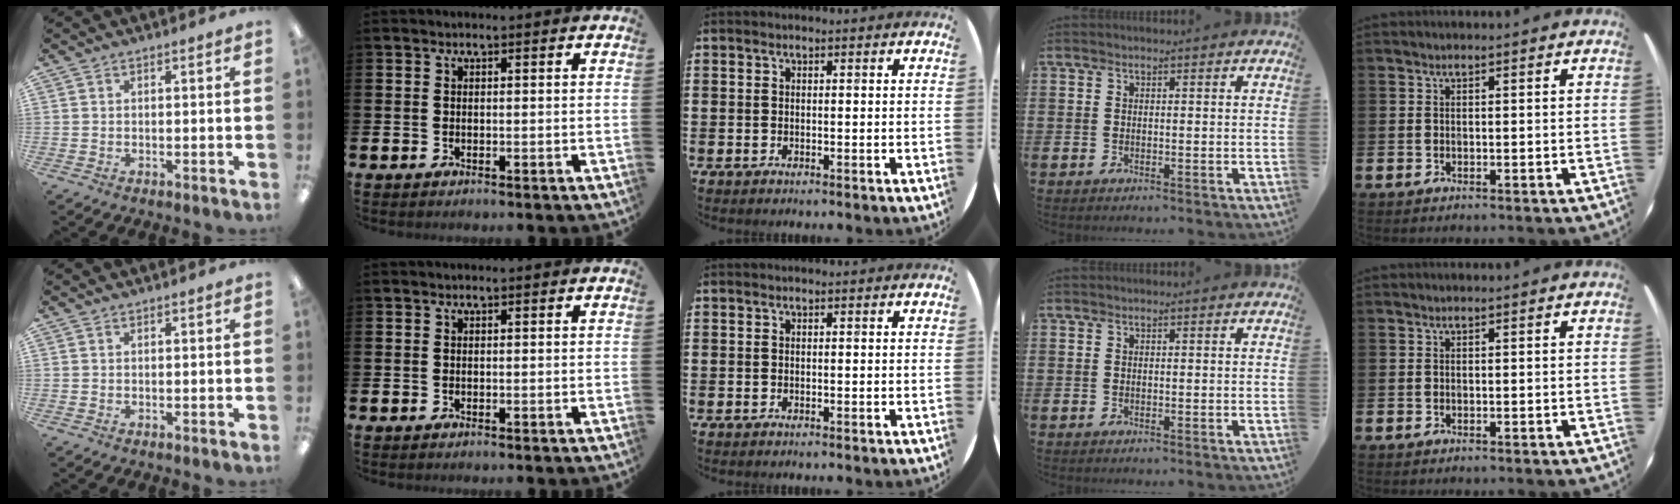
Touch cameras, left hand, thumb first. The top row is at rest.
{}